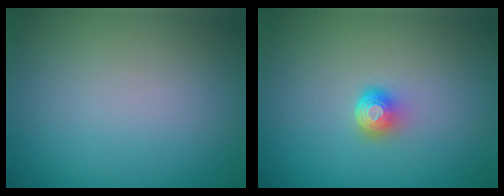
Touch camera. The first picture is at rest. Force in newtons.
{"total": 2.1, "press": 1.4, "slide": 1.6}